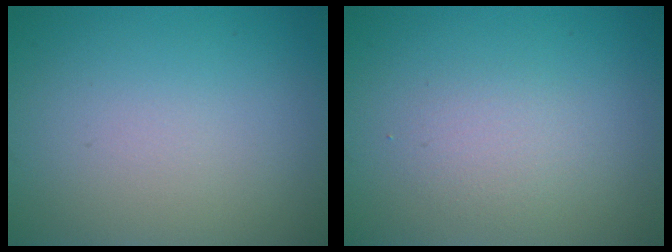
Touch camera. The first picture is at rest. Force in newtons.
{"total": 1.7, "press": 1.7, "slide": 0.2}